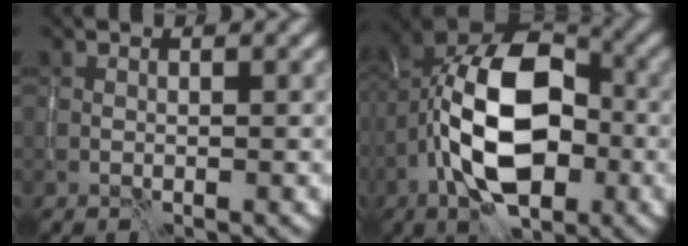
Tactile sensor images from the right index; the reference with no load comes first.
{"total": 12.9, "force": [-3.2, 7.1, 10.2], "torque": [-0.174, 0.007, -0.069]}